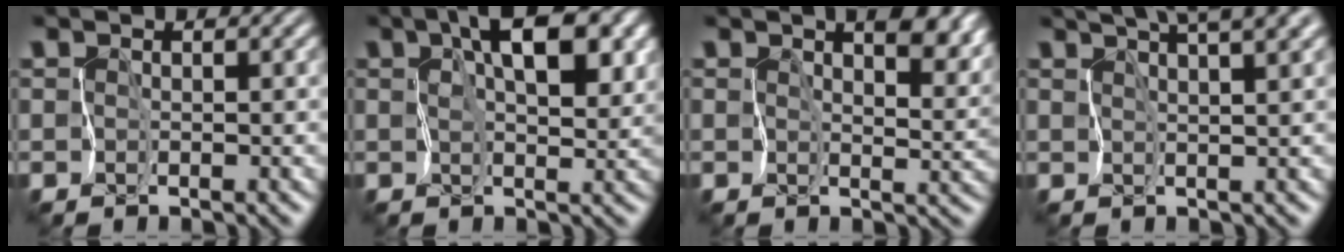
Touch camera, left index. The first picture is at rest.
{"total": 7.7, "force": [2.8, 3.6, 6.3], "torque": [-0.098, 0.003, 0.040]}
{"total": 8.6, "force": [4.6, 4.3, 5.8], "torque": [-0.082, 0.005, 0.069]}
{"total": 8.0, "force": [5.6, 2.2, 5.3], "torque": [-0.079, 0.026, 0.071]}